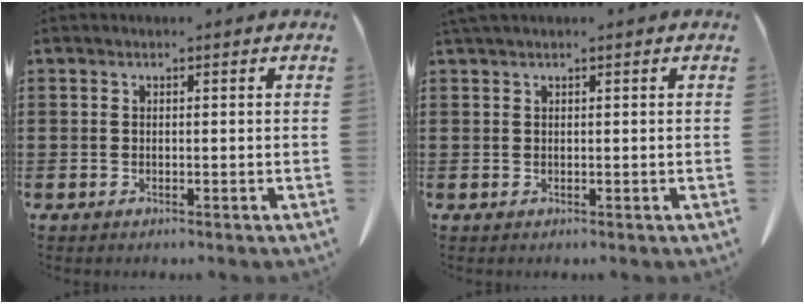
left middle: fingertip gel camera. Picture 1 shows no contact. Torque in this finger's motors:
{"motor_torque": [-0.02, 0.09, 0.22, 0.06]}